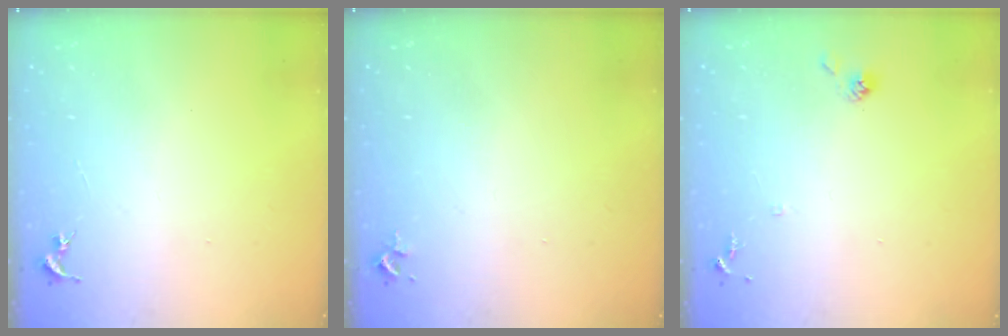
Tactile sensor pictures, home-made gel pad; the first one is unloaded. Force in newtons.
{"total": 2.4, "press": 2.4, "slide": 0.3}
{"total": 7.3, "press": 7.3, "slide": 0.4}